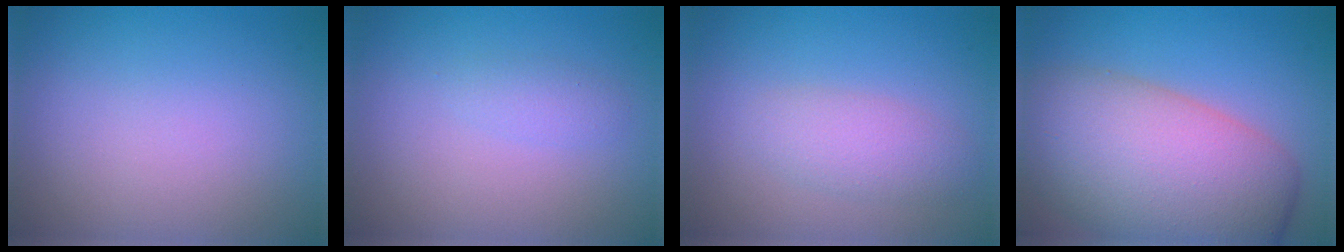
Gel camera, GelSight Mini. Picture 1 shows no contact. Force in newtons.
{"total": 1.1, "press": 1.0, "slide": 0.1}
{"total": 2.5, "press": 2.5, "slide": 0.1}
{"total": 11.8, "press": 11.8, "slide": 0.5}